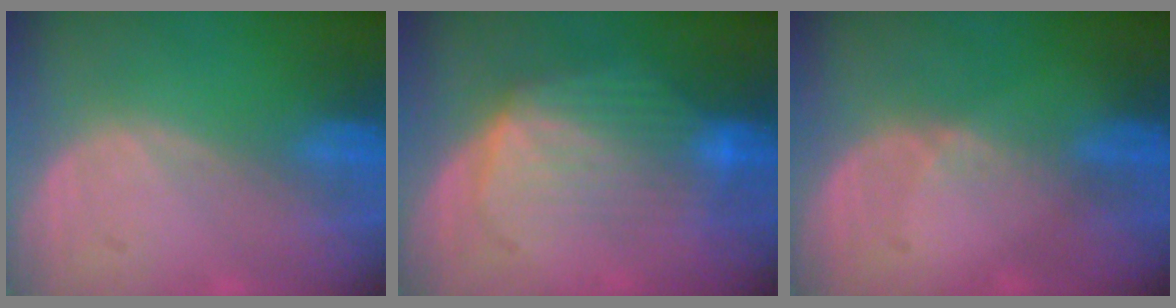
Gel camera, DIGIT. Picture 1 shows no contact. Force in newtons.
{"total": 7.4, "press": 7.3, "slide": 1.4}
{"total": 1.4, "press": 0.9, "slide": 1.1}